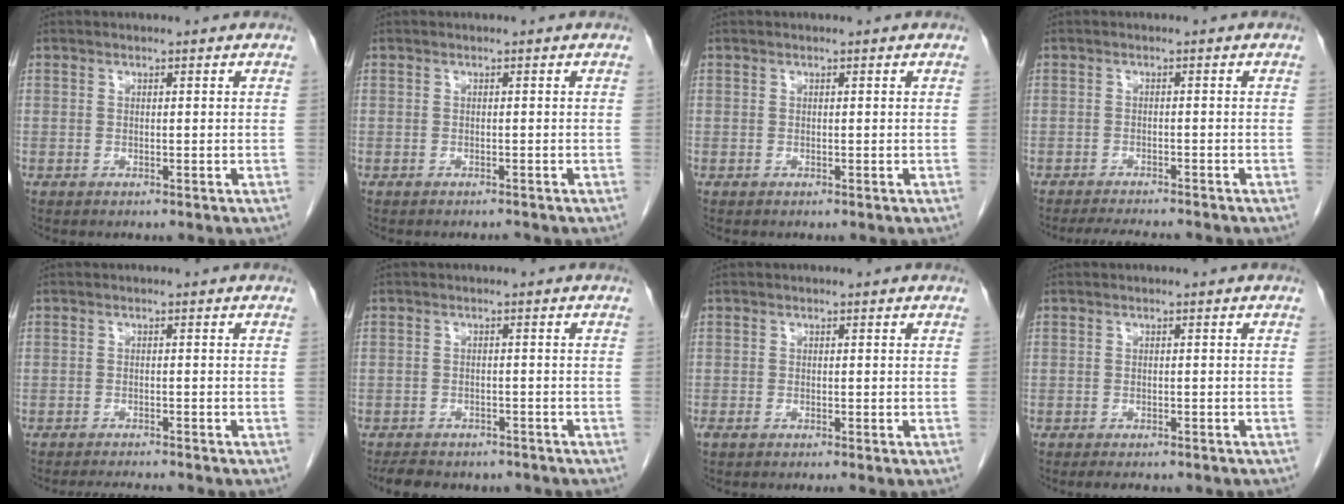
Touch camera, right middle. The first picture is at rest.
{"total": 0.6, "force": [-0.6, 0.1, 0.1], "torque": [-0.007, -0.002, -0.009]}
{"total": 0.0}
{"total": 6.4, "force": [-5.9, 0.5, 2.4], "torque": [-0.036, -0.014, -0.088]}
{"total": 4.2, "force": [-4.1, -0.2, 1.2], "torque": [-0.020, -0.014, -0.061]}
{"total": 8.9, "force": [-7.7, 3.4, 2.9], "torque": [-0.055, -0.001, -0.097]}
{"total": 1.8, "force": [-1.5, 0.0, 1.1], "torque": [-0.016, -0.004, -0.024]}
{"total": 4.9, "force": [-4.1, 1.3, 2.2], "torque": [-0.024, -0.005, -0.047]}